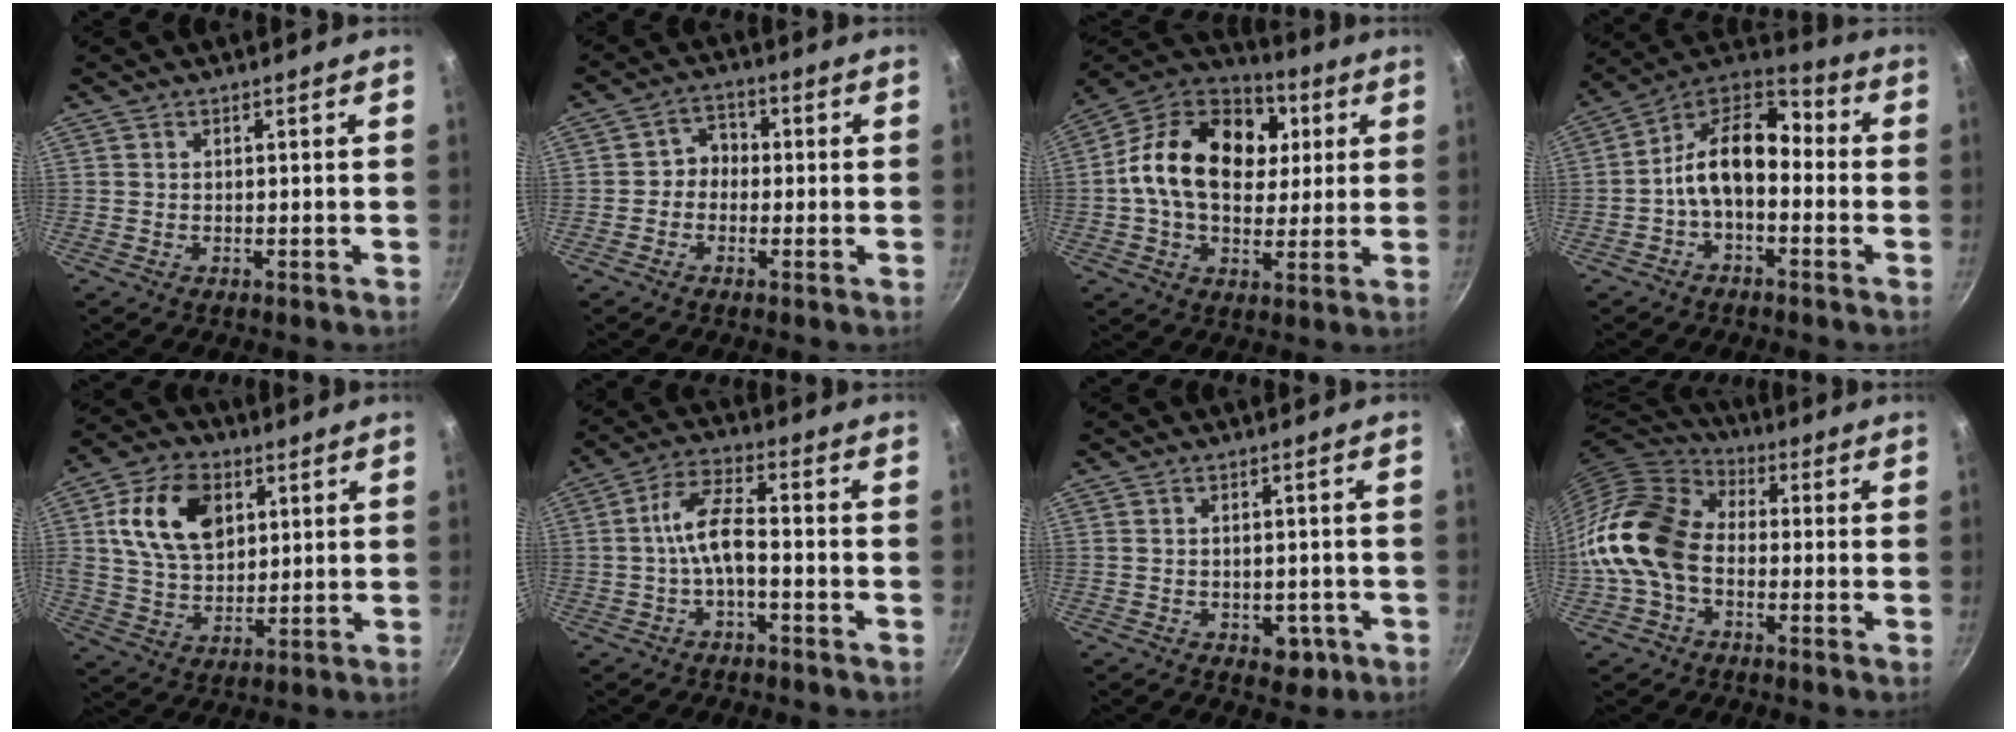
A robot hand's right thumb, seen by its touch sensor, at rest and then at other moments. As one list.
[{"total": 4.2, "force": [-0.6, 3.7, 2.0], "torque": [-0.003, 0.018, -0.023]}, {"total": 21.9, "force": [3.7, 15.4, 15.1], "torque": [-0.234, 0.016, 0.044]}, {"total": 13.6, "force": [-1.9, 8.5, 10.4], "torque": [-0.161, 0.055, -0.055]}, {"total": 14.9, "force": [4.5, 10.1, 10.1], "torque": [-0.160, -0.005, 0.078]}, {"total": 7.2, "force": [-2.0, 2.8, 6.4], "torque": [-0.124, 0.035, -0.045]}, {"total": 4.5, "force": [-1.7, 3.0, 2.9], "torque": [-0.021, 0.010, -0.011]}, {"total": 15.2, "force": [-2.5, 10.9, 10.3], "torque": [-0.174, 0.039, -0.071]}]